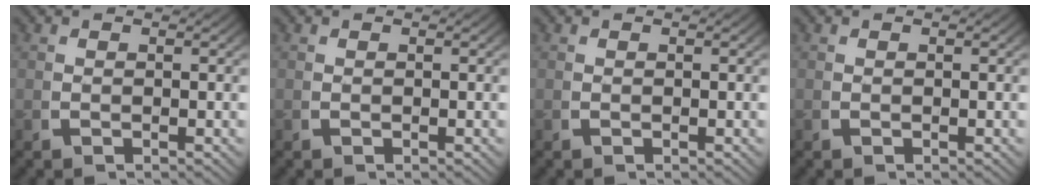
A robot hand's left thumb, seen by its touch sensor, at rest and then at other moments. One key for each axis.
{"total": 0.0}
{"total": 0.0}
{"total": 0.0}